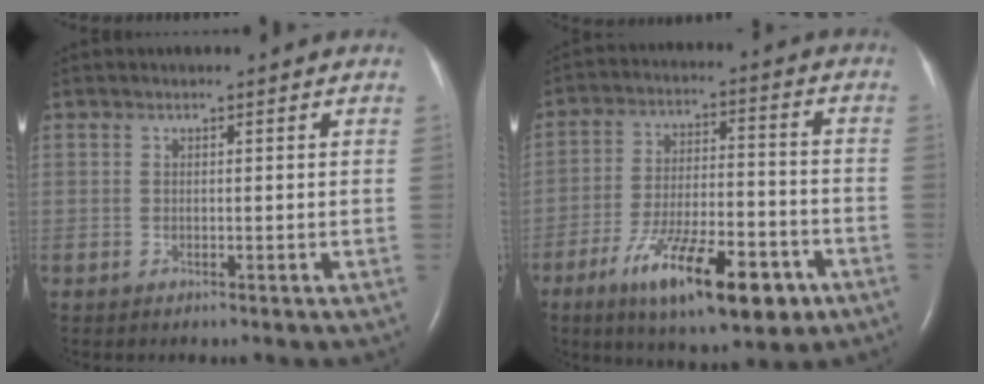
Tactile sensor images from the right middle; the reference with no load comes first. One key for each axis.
{"total": 16.2, "fx": -8.7, "fy": 4.5, "fz": 12.9, "tx": -0.207, "ty": -0.009, "tz": -0.136}